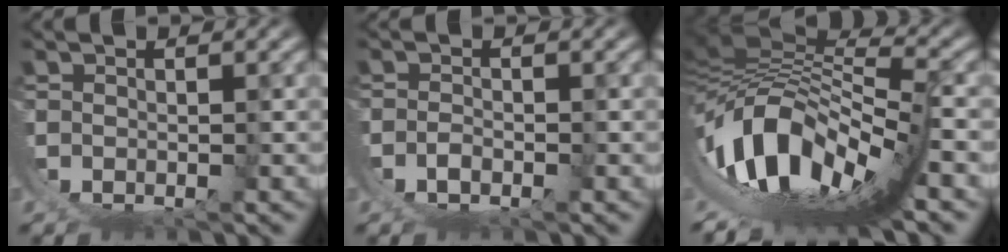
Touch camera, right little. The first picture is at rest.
{"total": 1.9, "force": [-0.5, 1.6, 0.9], "torque": [-0.026, 0.001, -0.011]}
{"total": 14.9, "force": [-0.5, 7.9, 12.6], "torque": [-0.248, -0.017, 0.004]}